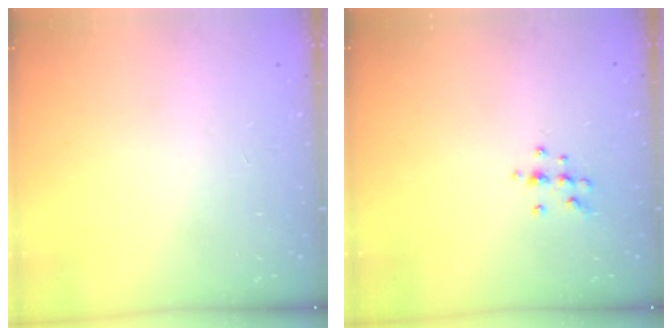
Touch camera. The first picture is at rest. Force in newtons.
{"total": 7.1, "press": 7.0, "slide": 1.3}